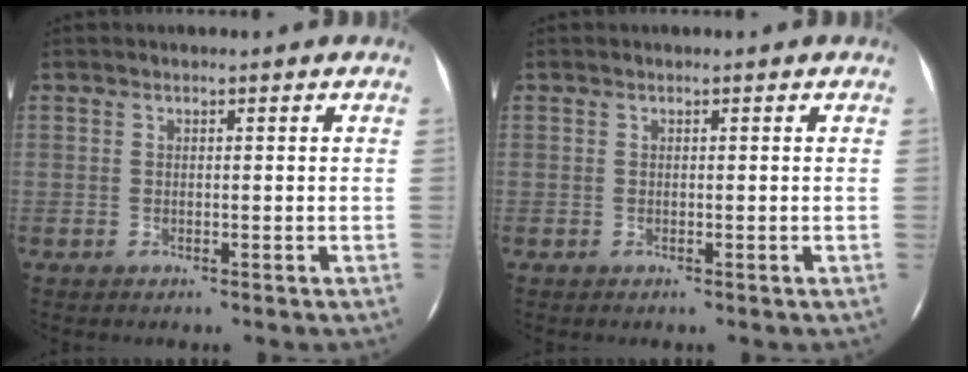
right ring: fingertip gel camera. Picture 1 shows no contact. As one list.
[{"total": 0.0}]